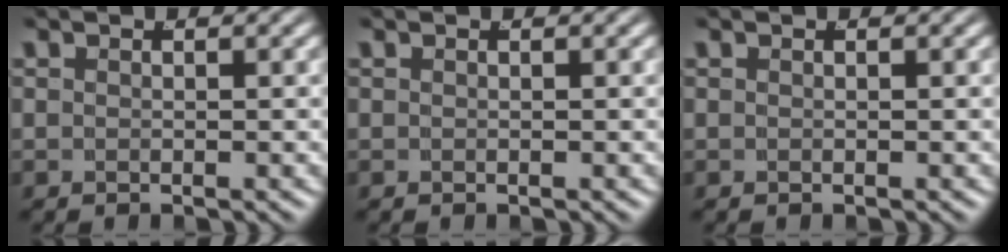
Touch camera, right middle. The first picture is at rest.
{"total": 0.0}
{"total": 0.0}